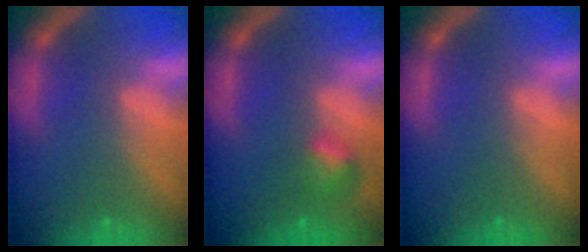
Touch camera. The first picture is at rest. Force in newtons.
{"total": 1.9}
{"total": 0.0}